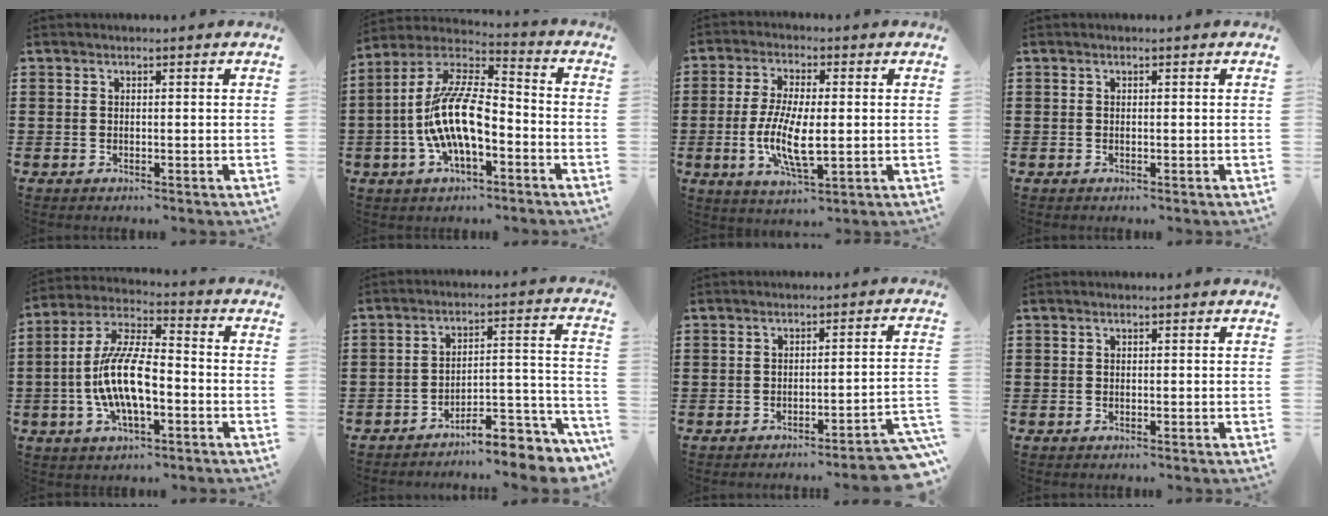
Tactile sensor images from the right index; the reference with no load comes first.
{"total": 12.7, "force": [-3.1, 5.1, 11.2], "torque": [-0.258, -0.007, -0.065]}
{"total": 9.0, "force": [-1.0, 3.2, 8.3], "torque": [-0.178, -0.010, -0.021]}
{"total": 0.0}
{"total": 11.4, "force": [-2.6, 4.2, 10.3], "torque": [-0.231, -0.006, -0.054]}
{"total": 7.3, "force": [-6.5, 1.3, 3.0], "torque": [-0.039, 0.006, -0.125]}
{"total": 3.8, "force": [-3.3, -0.6, 1.7], "torque": [-0.030, -0.016, -0.067]}
{"total": 0.0}